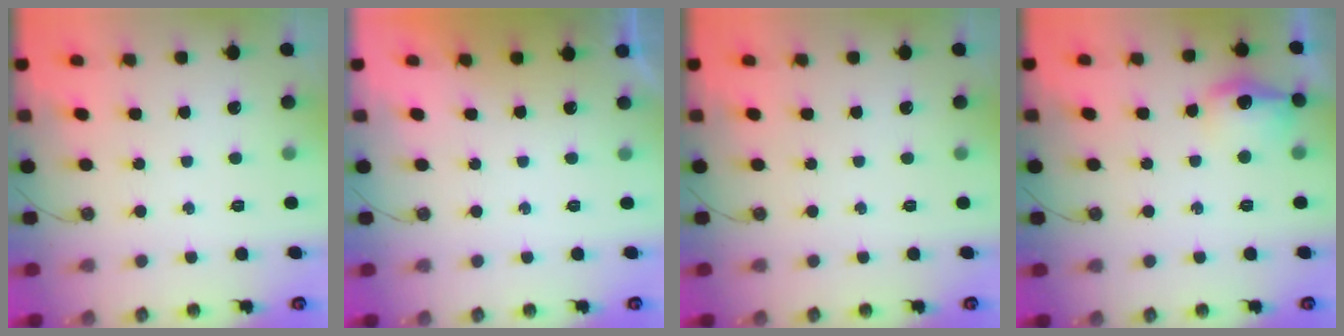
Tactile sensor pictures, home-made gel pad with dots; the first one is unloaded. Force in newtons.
{"total": 0.0}
{"total": 0.0}
{"total": 12.2, "press": 12.1, "slide": 1.0}